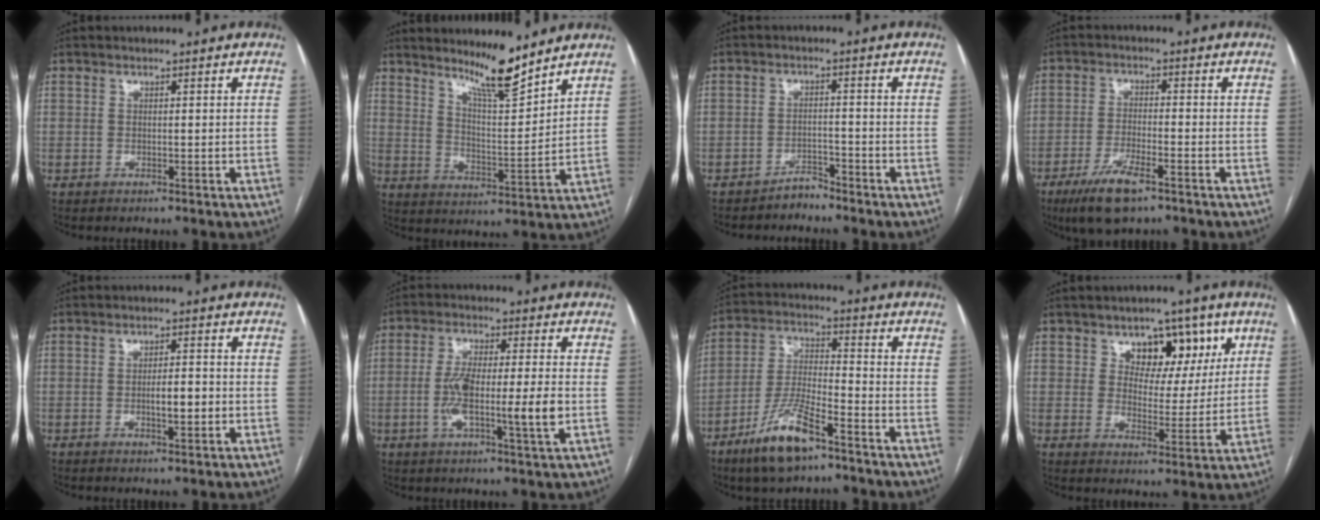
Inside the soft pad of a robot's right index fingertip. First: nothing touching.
{"total": 8.8, "force": [7.4, 0.1, 4.9], "torque": [-0.085, -0.020, 0.131]}
{"total": 2.4, "force": [-2.3, 0.7, 0.1], "torque": [0.005, -0.001, -0.037]}
{"total": 8.1, "force": [-5.1, 1.8, 6.0], "torque": [-0.119, -0.015, -0.088]}
{"total": 4.0, "force": [-1.0, 0.9, 3.7], "torque": [-0.063, 0.000, -0.014]}
{"total": 10.6, "force": [-1.9, 1.1, 10.4], "torque": [-0.192, 0.002, -0.036]}
{"total": 10.9, "force": [-6.9, 2.5, 8.0], "torque": [-0.165, -0.017, -0.128]}
{"total": 9.3, "force": [4.5, 5.9, 5.6], "torque": [-0.064, 0.015, 0.069]}